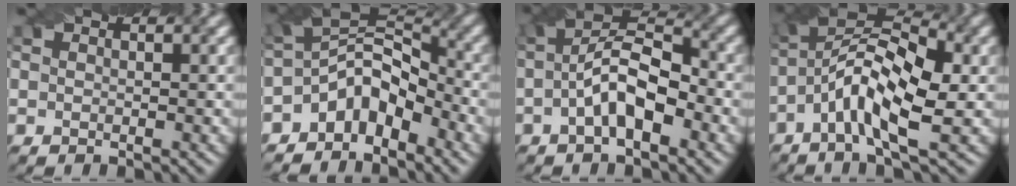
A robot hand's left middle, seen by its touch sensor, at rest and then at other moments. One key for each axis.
{"total": 6.3, "fx": -3.6, "fy": 3.5, "fz": 3.8, "tx": -0.045, "ty": 0.011, "tz": -0.079}
{"total": 6.4, "fx": -1.6, "fy": 2.7, "fz": 5.6, "tx": -0.100, "ty": 0.014, "tz": -0.031}
{"total": 8.6, "fx": -1.8, "fy": 3.0, "fz": 7.8, "tx": -0.144, "ty": 0.022, "tz": -0.047}